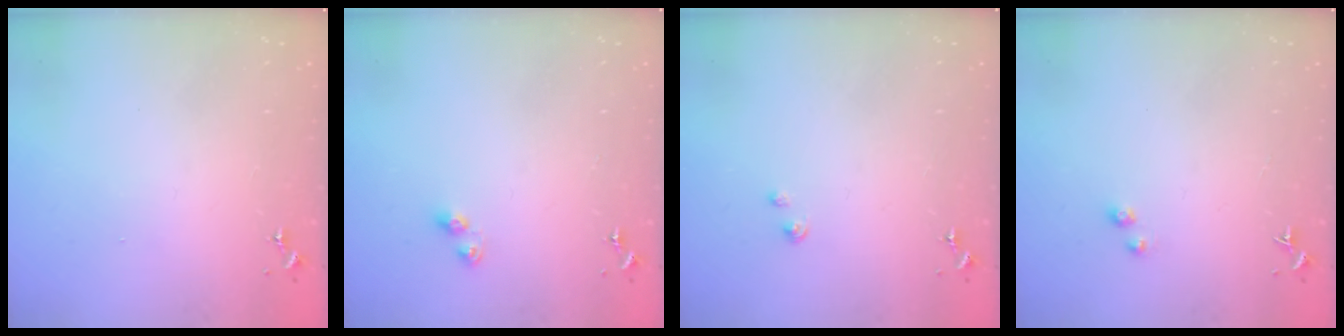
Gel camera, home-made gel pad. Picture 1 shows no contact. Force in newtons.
{"total": 4.1, "press": 4.0, "slide": 0.6}
{"total": 2.3, "press": 2.3, "slide": 0.3}
{"total": 1.0, "press": 1.0, "slide": 0.1}